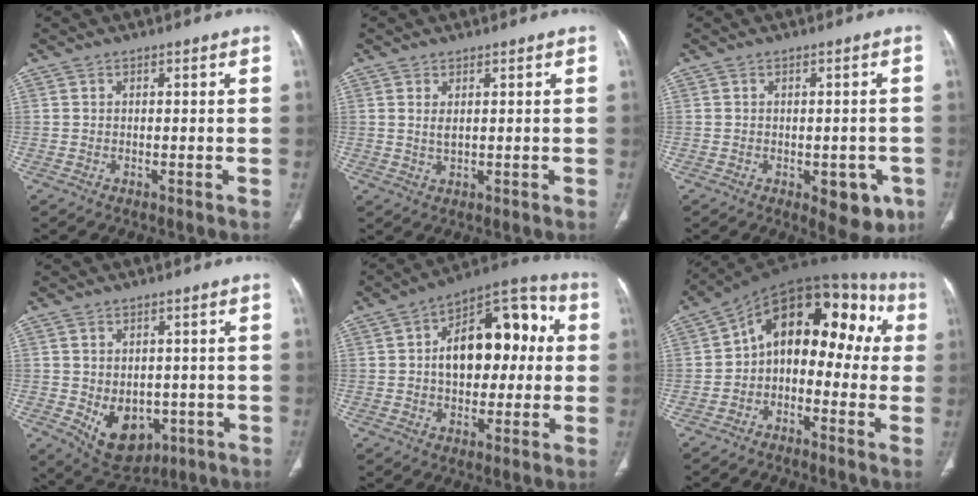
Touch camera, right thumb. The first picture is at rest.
{"total": 1.8, "force": [0.6, 0.7, 1.5], "torque": [-0.031, -0.005, 0.018]}
{"total": 7.3, "force": [-2.9, 3.9, 5.4], "torque": [-0.035, 0.006, -0.026]}
{"total": 10.0, "force": [-2.7, 7.2, 6.4], "torque": [-0.071, -0.001, -0.019]}
{"total": 18.4, "force": [1.8, 11.0, 14.6], "torque": [-0.170, 0.041, 0.025]}
{"total": 16.8, "force": [0.2, 10.4, 13.2], "torque": [-0.134, 0.065, -0.013]}